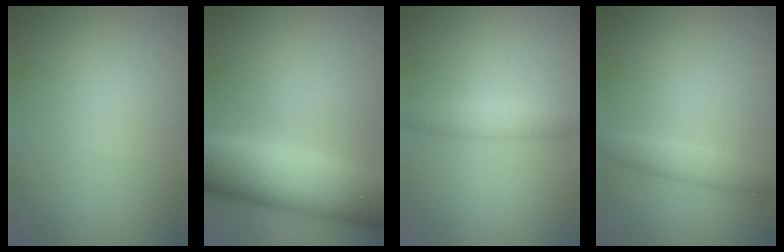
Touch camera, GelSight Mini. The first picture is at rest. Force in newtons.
{"total": 10.1, "press": 10.1, "slide": 0.2}
{"total": 2.1, "press": 2.1, "slide": 0.1}
{"total": 1.9, "press": 1.9, "slide": 0.0}